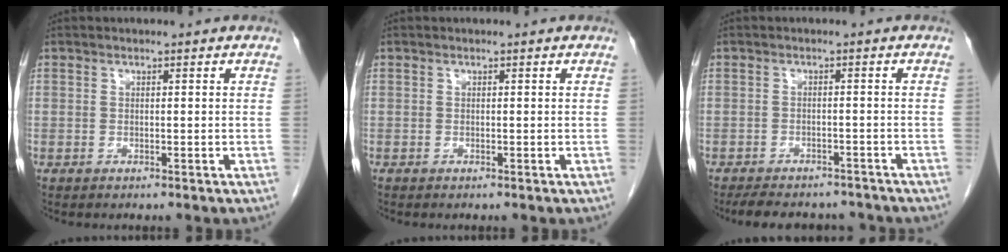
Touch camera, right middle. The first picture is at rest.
{"total": 0.0}
{"total": 10.7, "force": [-9.5, 3.5, 3.2], "torque": [-0.060, 0.005, -0.119]}